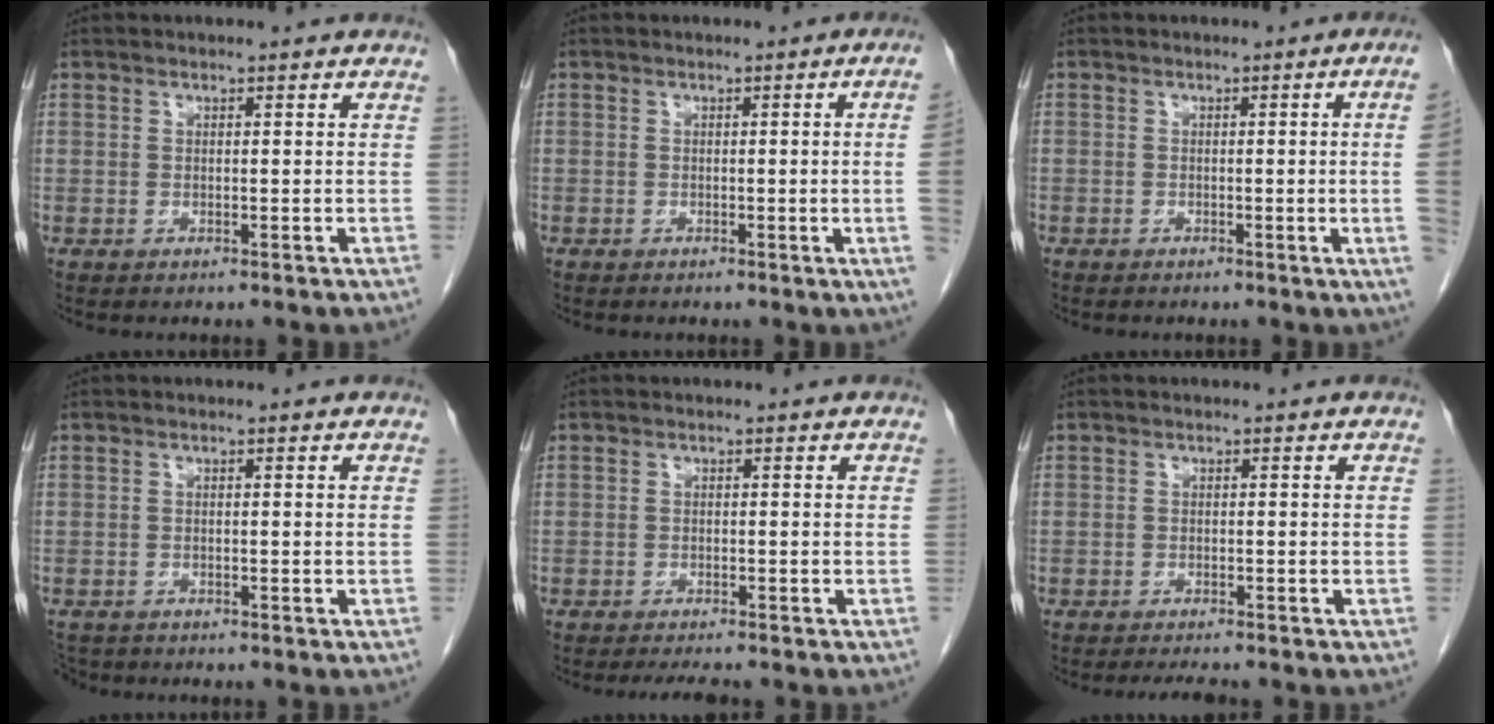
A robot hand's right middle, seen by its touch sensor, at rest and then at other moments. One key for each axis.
{"total": 4.1, "fx": -0.4, "fy": -1.5, "fz": 3.8, "tx": -0.039, "ty": -0.004, "tz": -0.005}
{"total": 5.0, "fx": -0.6, "fy": -1.7, "fz": 4.7, "tx": -0.043, "ty": -0.006, "tz": -0.009}
{"total": 2.7, "fx": -2.4, "fy": 1.2, "fz": 0.2, "tx": -0.005, "ty": -0.004, "tz": -0.041}
{"total": 3.2, "fx": -2.8, "fy": 0.3, "fz": 1.5, "tx": -0.023, "ty": -0.009, "tz": -0.038}
{"total": 2.7, "fx": -2.4, "fy": 0.2, "fz": 1.1, "tx": -0.019, "ty": -0.009, "tz": -0.033}